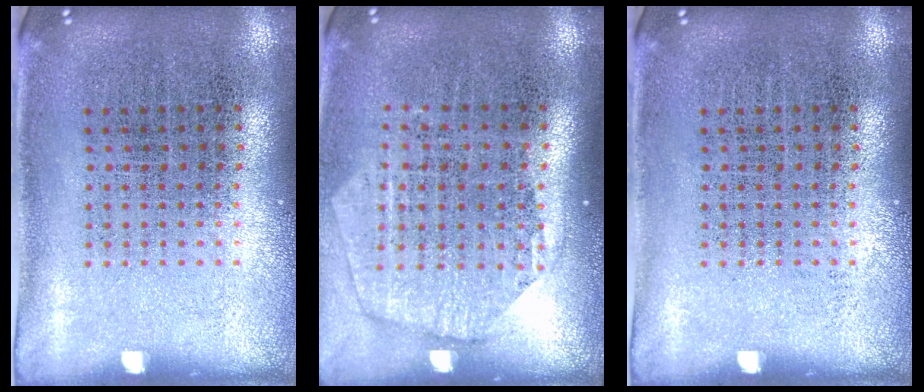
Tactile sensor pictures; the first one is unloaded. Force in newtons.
{"total": 1.8, "press": 1.6, "slide": 0.8}
{"total": 0.0}